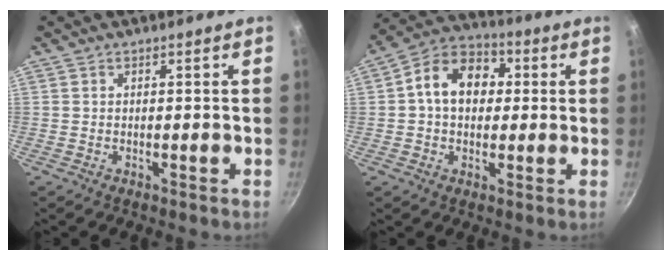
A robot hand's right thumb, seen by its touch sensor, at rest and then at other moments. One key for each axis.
{"total": 12.2, "fx": 1.5, "fy": 9.1, "fz": 8.0, "tx": -0.092, "ty": 0.026, "tz": 0.003}